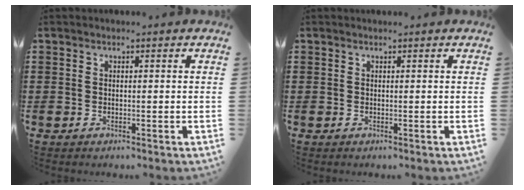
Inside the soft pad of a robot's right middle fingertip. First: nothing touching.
{"total": 0.0}